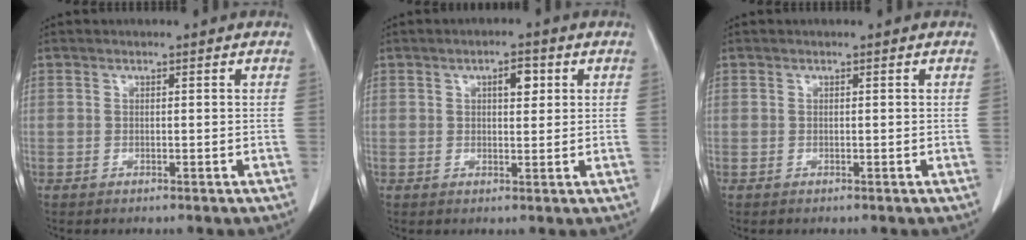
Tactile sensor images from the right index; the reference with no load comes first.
{"total": 3.2, "force": [1.2, 1.3, 2.6], "torque": [-0.040, 0.003, 0.016]}
{"total": 0.0}